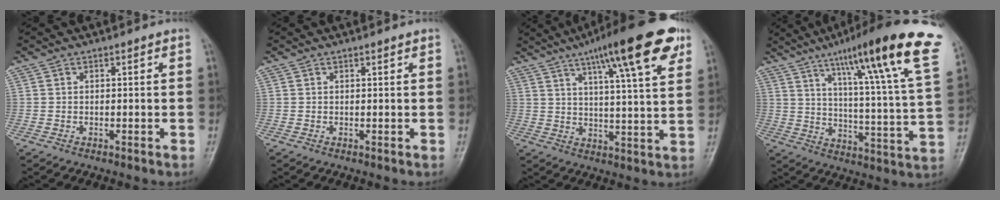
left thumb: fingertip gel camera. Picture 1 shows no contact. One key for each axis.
{"total": 0.5, "fx": 0.4, "fy": 0.0, "fz": 0.3, "tx": -0.010, "ty": -0.002, "tz": 0.008}
{"total": 18.7, "fx": 10.2, "fy": 3.7, "fz": 15.3, "tx": -0.209, "ty": -0.020, "tz": 0.149}
{"total": 26.1, "fx": 15.0, "fy": 3.0, "fz": 21.1, "tx": -0.298, "ty": -0.042, "tz": 0.213}